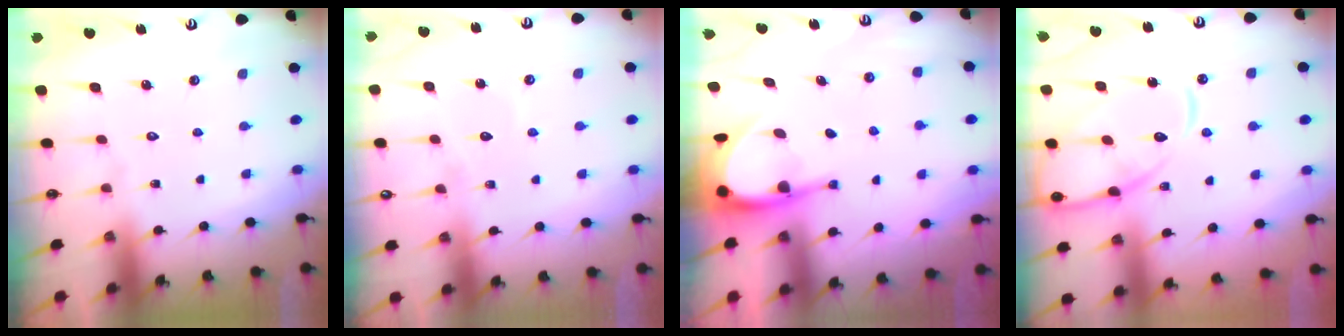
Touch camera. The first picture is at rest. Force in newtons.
{"total": 3.7, "press": 3.7, "slide": 0.3}
{"total": 5.8, "press": 5.8, "slide": 0.3}
{"total": 13.5, "press": 13.4, "slide": 1.2}